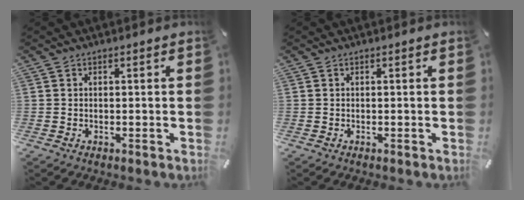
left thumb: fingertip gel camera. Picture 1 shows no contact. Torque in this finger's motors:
{"motor_torque": [0.00, 0.00, 0.00, 0.00, 0.00]}